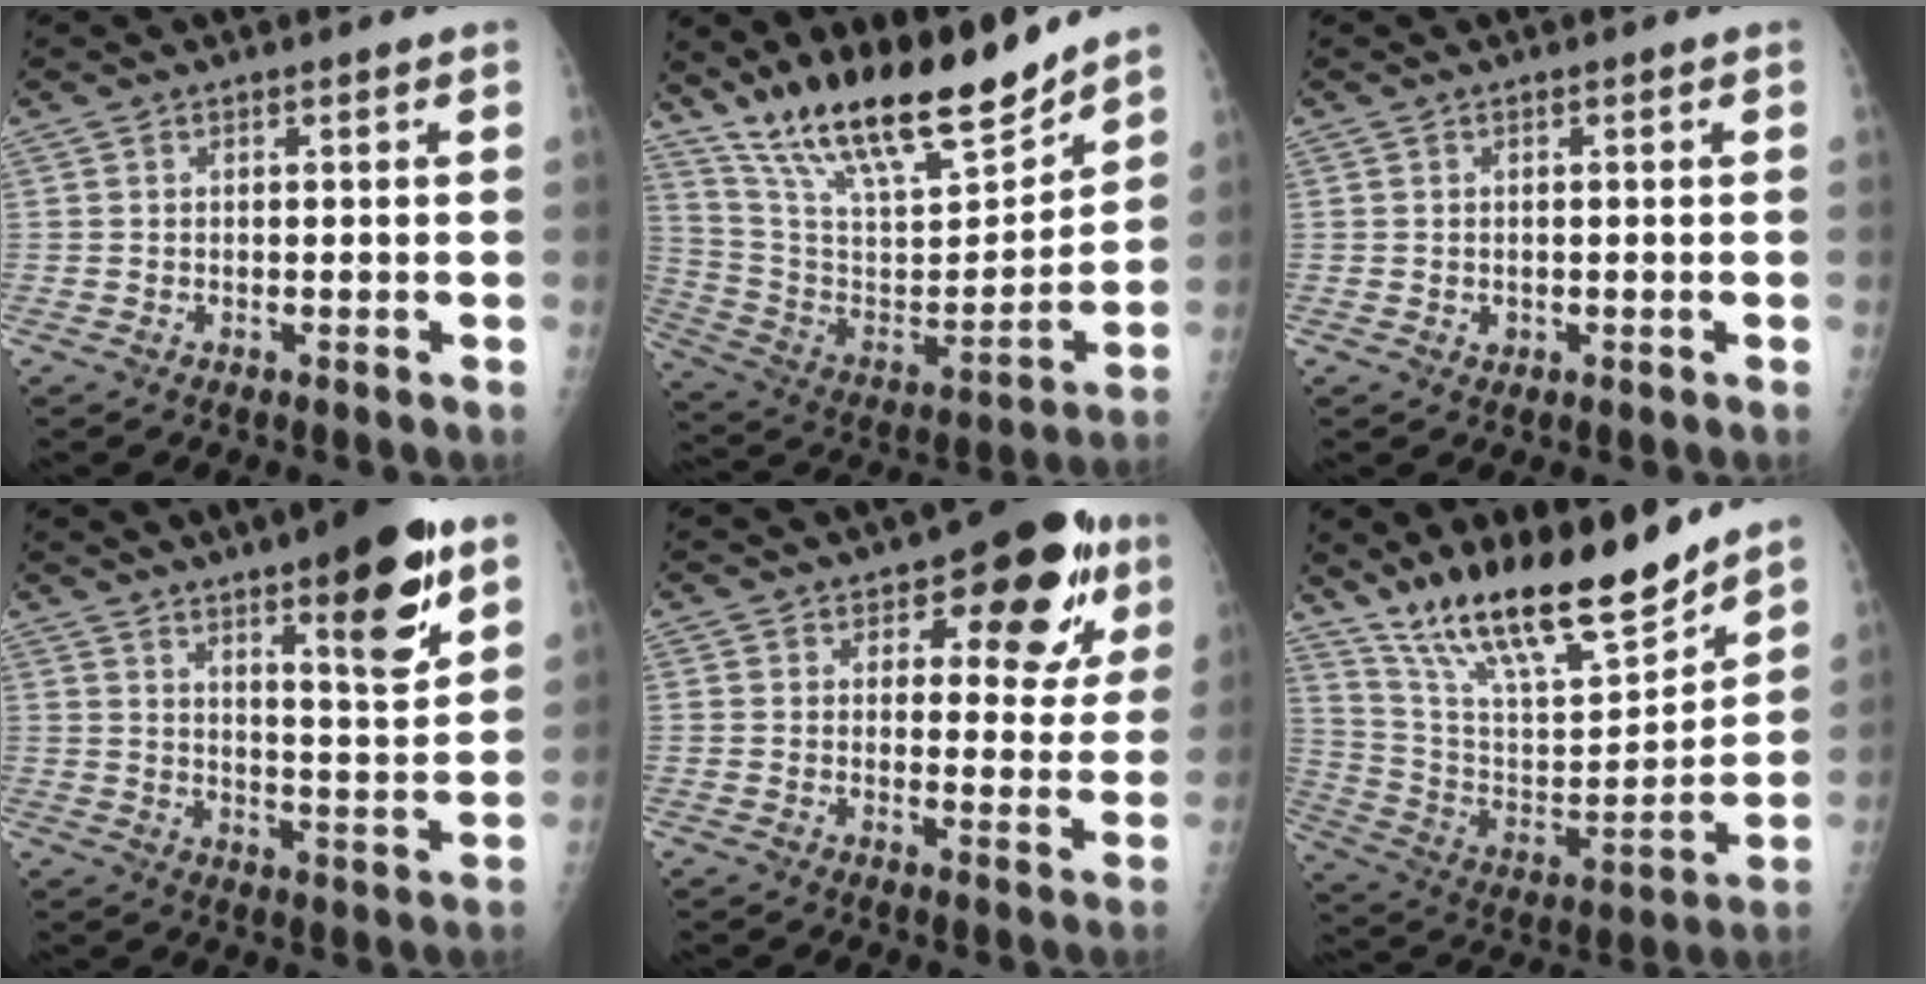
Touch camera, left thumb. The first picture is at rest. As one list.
[{"total": 22.8, "force": [18.5, 5.6, 12.1], "torque": [-0.178, -0.091, 0.326]}, {"total": 0.9, "force": [0.0, 0.8, 0.3], "torque": [-0.004, 0.000, 0.003]}, {"total": 16.1, "force": [9.1, 3.4, 12.8], "torque": [-0.163, -0.054, 0.135]}, {"total": 14.0, "force": [6.9, 6.8, 10.1], "torque": [-0.074, -0.021, 0.086]}, {"total": 22.3, "force": [17.9, 5.2, 12.3], "torque": [-0.183, -0.089, 0.316]}]